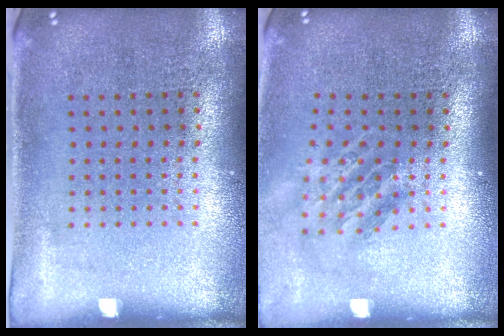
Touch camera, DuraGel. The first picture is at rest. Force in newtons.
{"total": 1.6, "press": 1.2, "slide": 1.1}